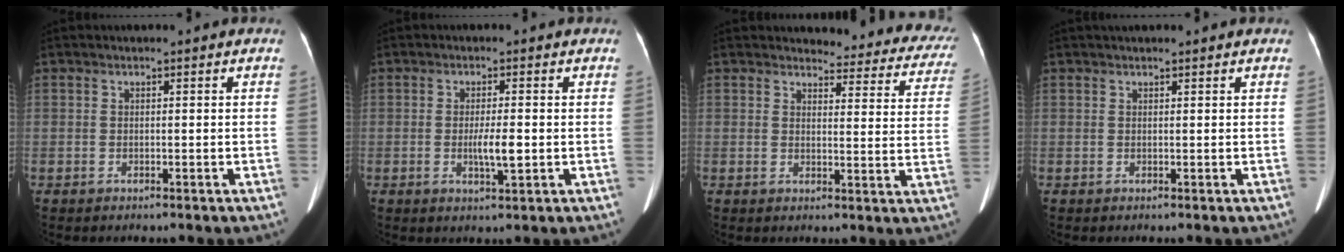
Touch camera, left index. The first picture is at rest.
{"total": 3.5, "force": [-0.4, 0.5, 3.4], "torque": [-0.062, -0.004, -0.006]}
{"total": 15.1, "force": [14.3, 3.9, 2.9], "torque": [0.012, -0.060, 0.122]}
{"total": 2.8, "force": [2.5, 0.5, 1.4], "torque": [-0.014, 0.032, 0.034]}